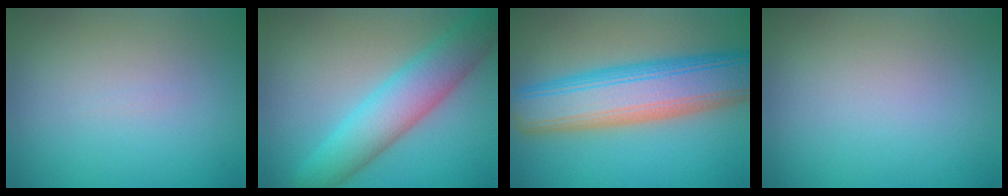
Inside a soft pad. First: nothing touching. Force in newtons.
{"total": 6.3, "press": 6.3, "slide": 0.1}
{"total": 10.4, "press": 10.4, "slide": 0.4}
{"total": 0.0}